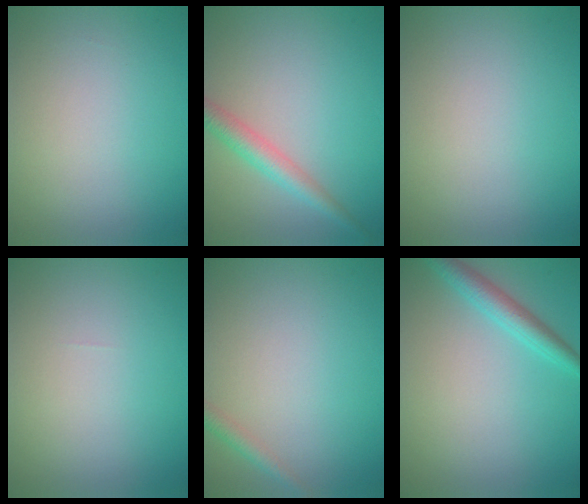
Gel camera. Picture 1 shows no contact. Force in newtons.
{"total": 2.8, "press": 2.8, "slide": 0.1}
{"total": 0.0}
{"total": 0.0}
{"total": 1.4, "press": 1.4, "slide": 0.1}
{"total": 2.6, "press": 2.6, "slide": 0.2}